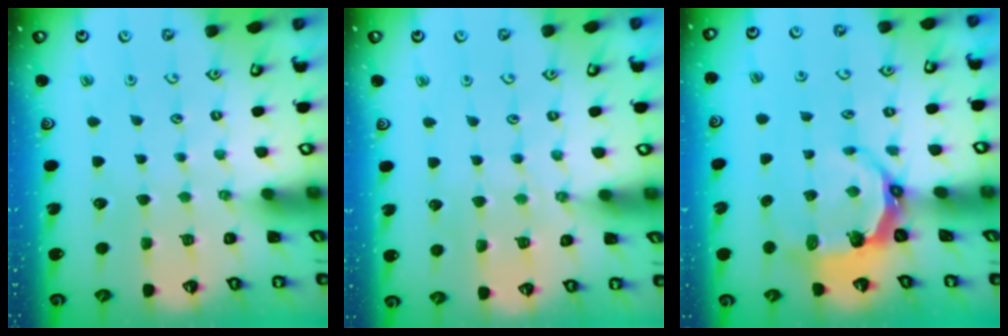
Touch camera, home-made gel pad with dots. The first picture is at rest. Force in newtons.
{"total": 3.9, "press": 3.9, "slide": 0.7}
{"total": 6.7, "press": 5.2, "slide": 4.2}